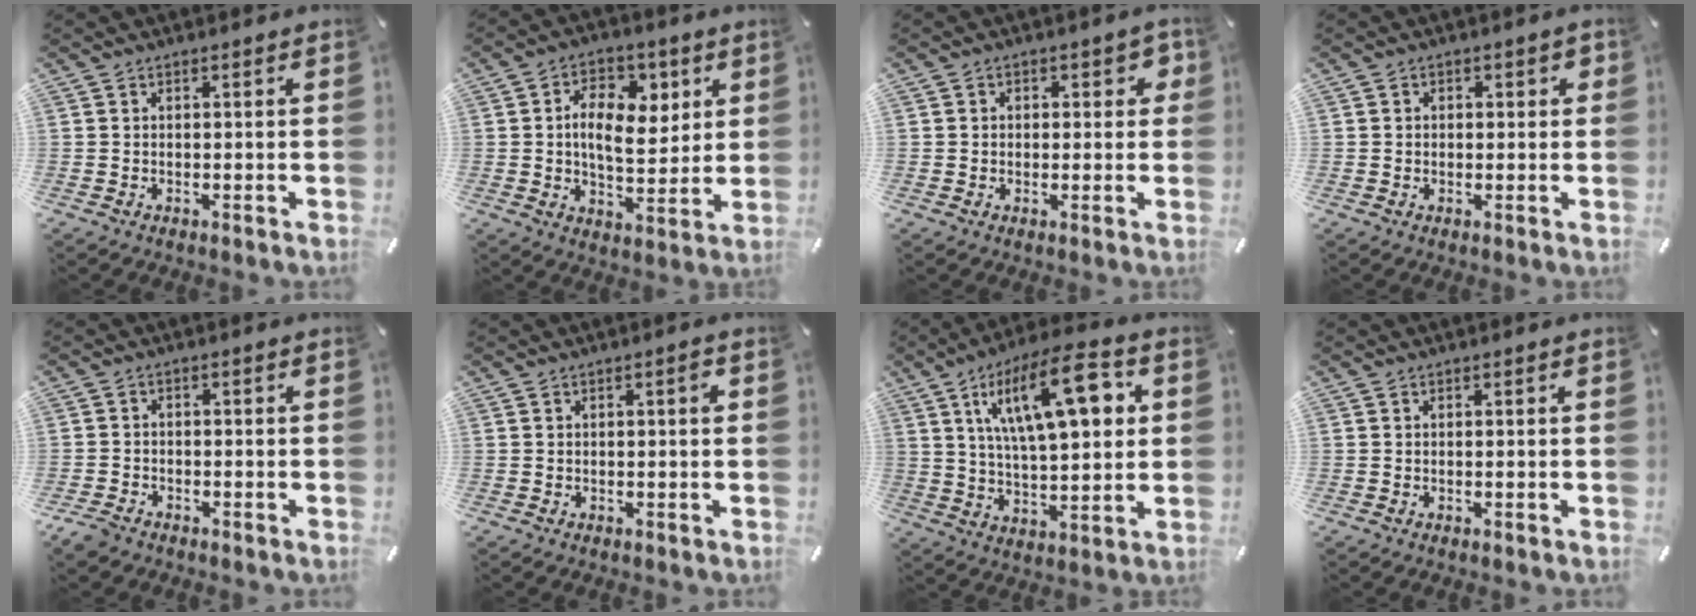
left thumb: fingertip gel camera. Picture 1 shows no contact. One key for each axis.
{"total": 12.1, "fx": 2.8, "fy": 7.6, "fz": 9.0, "tx": -0.134, "ty": 0.002, "tz": 0.048}
{"total": 3.2, "fx": 0.2, "fy": 2.6, "fz": 1.9, "tx": -0.013, "ty": 0.000, "tz": -0.004}
{"total": 1.7, "fx": -0.3, "fy": 1.5, "fz": 0.7, "tx": -0.005, "ty": 0.006, "tz": -0.010}
{"total": 2.8, "fx": -2.1, "fy": 1.6, "fz": 0.9, "tx": -0.028, "ty": 0.007, "tz": -0.045}
{"total": 1.7, "fx": 0.3, "fy": 0.4, "fz": 1.7, "tx": -0.025, "ty": 0.001, "tz": 0.001}
{"total": 19.6, "fx": 7.5, "fy": 7.2, "fz": 16.6, "tx": -0.284, "ty": -0.015, "tz": 0.111}
{"total": 0.0}